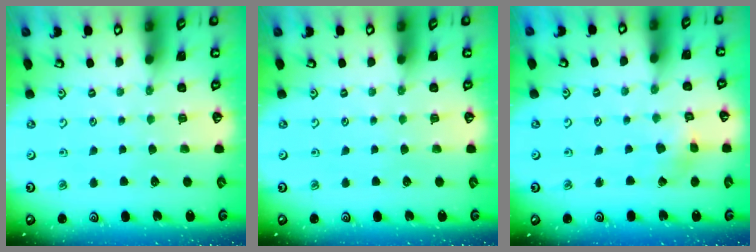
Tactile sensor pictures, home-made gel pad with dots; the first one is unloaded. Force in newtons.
{"total": 0.0}
{"total": 2.3, "press": 2.3, "slide": 0.1}